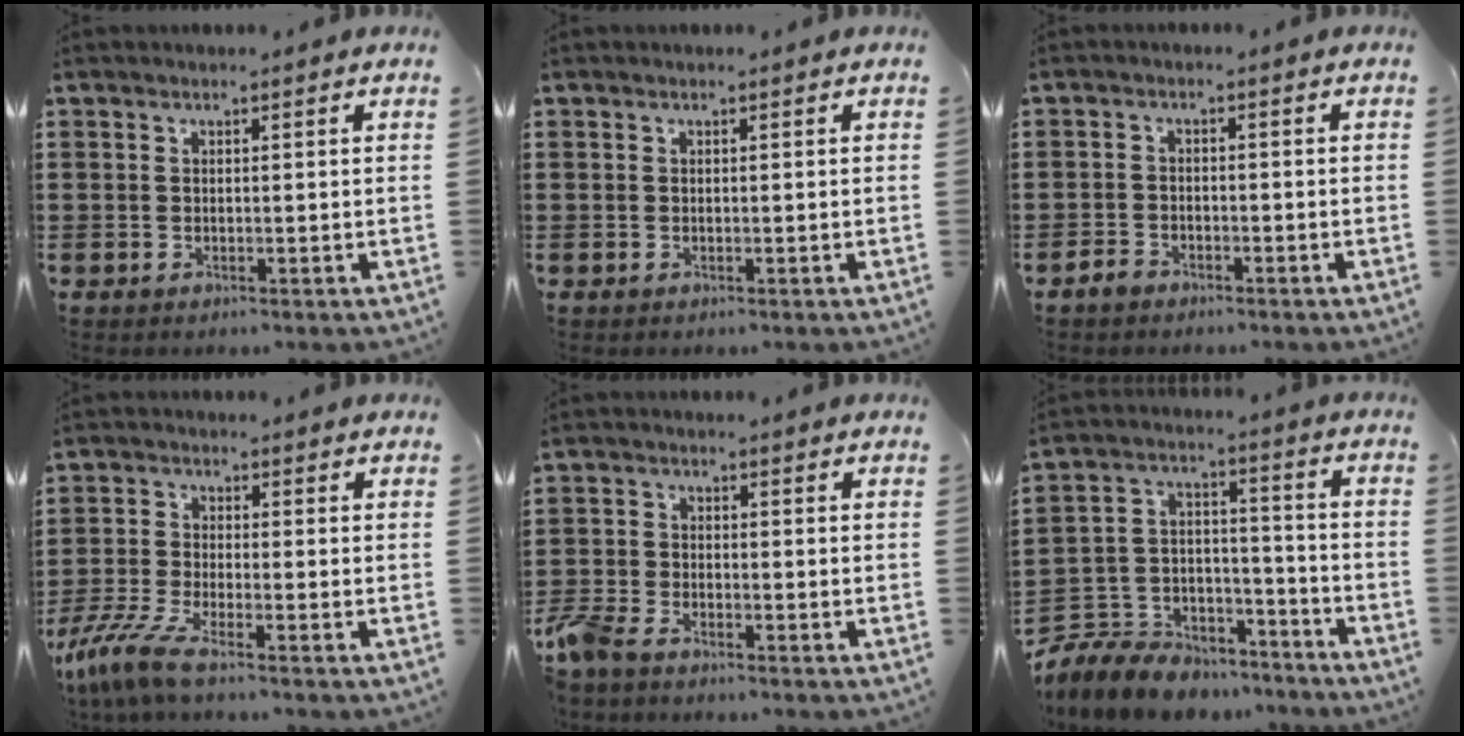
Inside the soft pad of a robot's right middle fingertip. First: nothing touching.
{"total": 0.0}
{"total": 1.9, "force": [-1.6, 0.8, 0.6], "torque": [-0.023, 0.000, -0.035]}
{"total": 5.5, "force": [-4.2, 0.3, 3.5], "torque": [-0.108, -0.027, -0.091]}
{"total": 3.8, "force": [-3.4, 1.0, 1.3], "torque": [-0.059, -0.007, -0.079]}
{"total": 8.1, "force": [-7.4, 3.1, 0.8], "torque": [-0.040, 0.007, -0.150]}